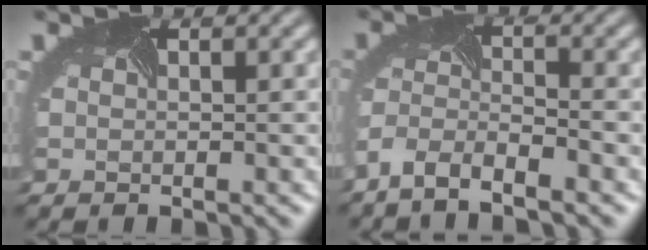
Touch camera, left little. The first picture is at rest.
{"total": 4.0, "force": [-3.6, 0.6, 1.6], "torque": [-0.038, -0.008, -0.069]}